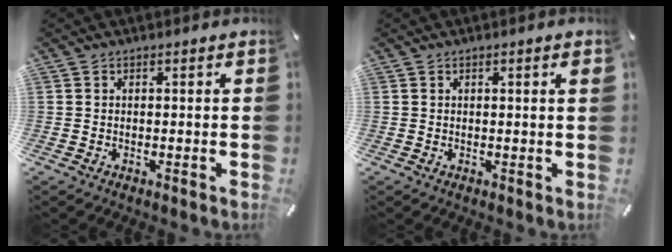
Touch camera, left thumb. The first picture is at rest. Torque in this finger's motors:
{"motor_torque": [0.07, -0.27, -0.02, 0.31, 0.00]}